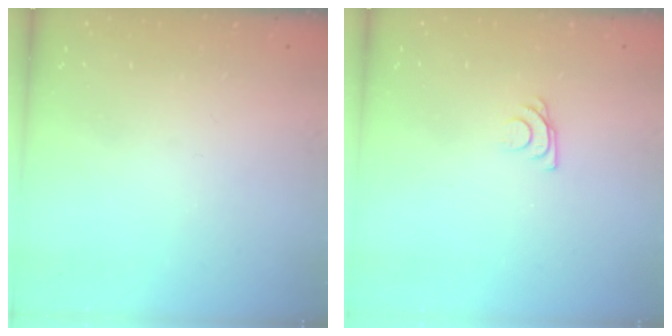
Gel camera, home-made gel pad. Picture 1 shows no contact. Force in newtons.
{"total": 6.1, "press": 6.0, "slide": 0.7}